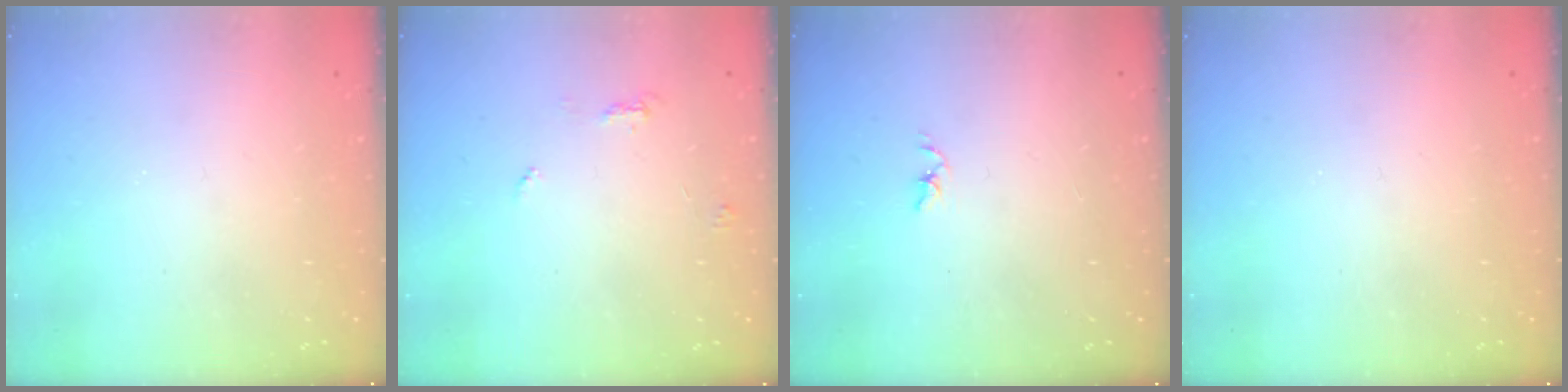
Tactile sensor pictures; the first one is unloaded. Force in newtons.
{"total": 5.6, "press": 5.6, "slide": 0.4}
{"total": 1.8, "press": 1.7, "slide": 0.3}
{"total": 0.0}